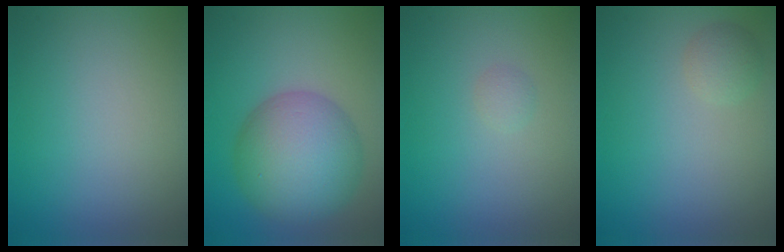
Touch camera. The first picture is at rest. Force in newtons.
{"total": 9.2, "press": 9.2, "slide": 0.2}
{"total": 0.7, "press": 0.7, "slide": 0.1}
{"total": 1.5, "press": 1.5, "slide": 0.1}